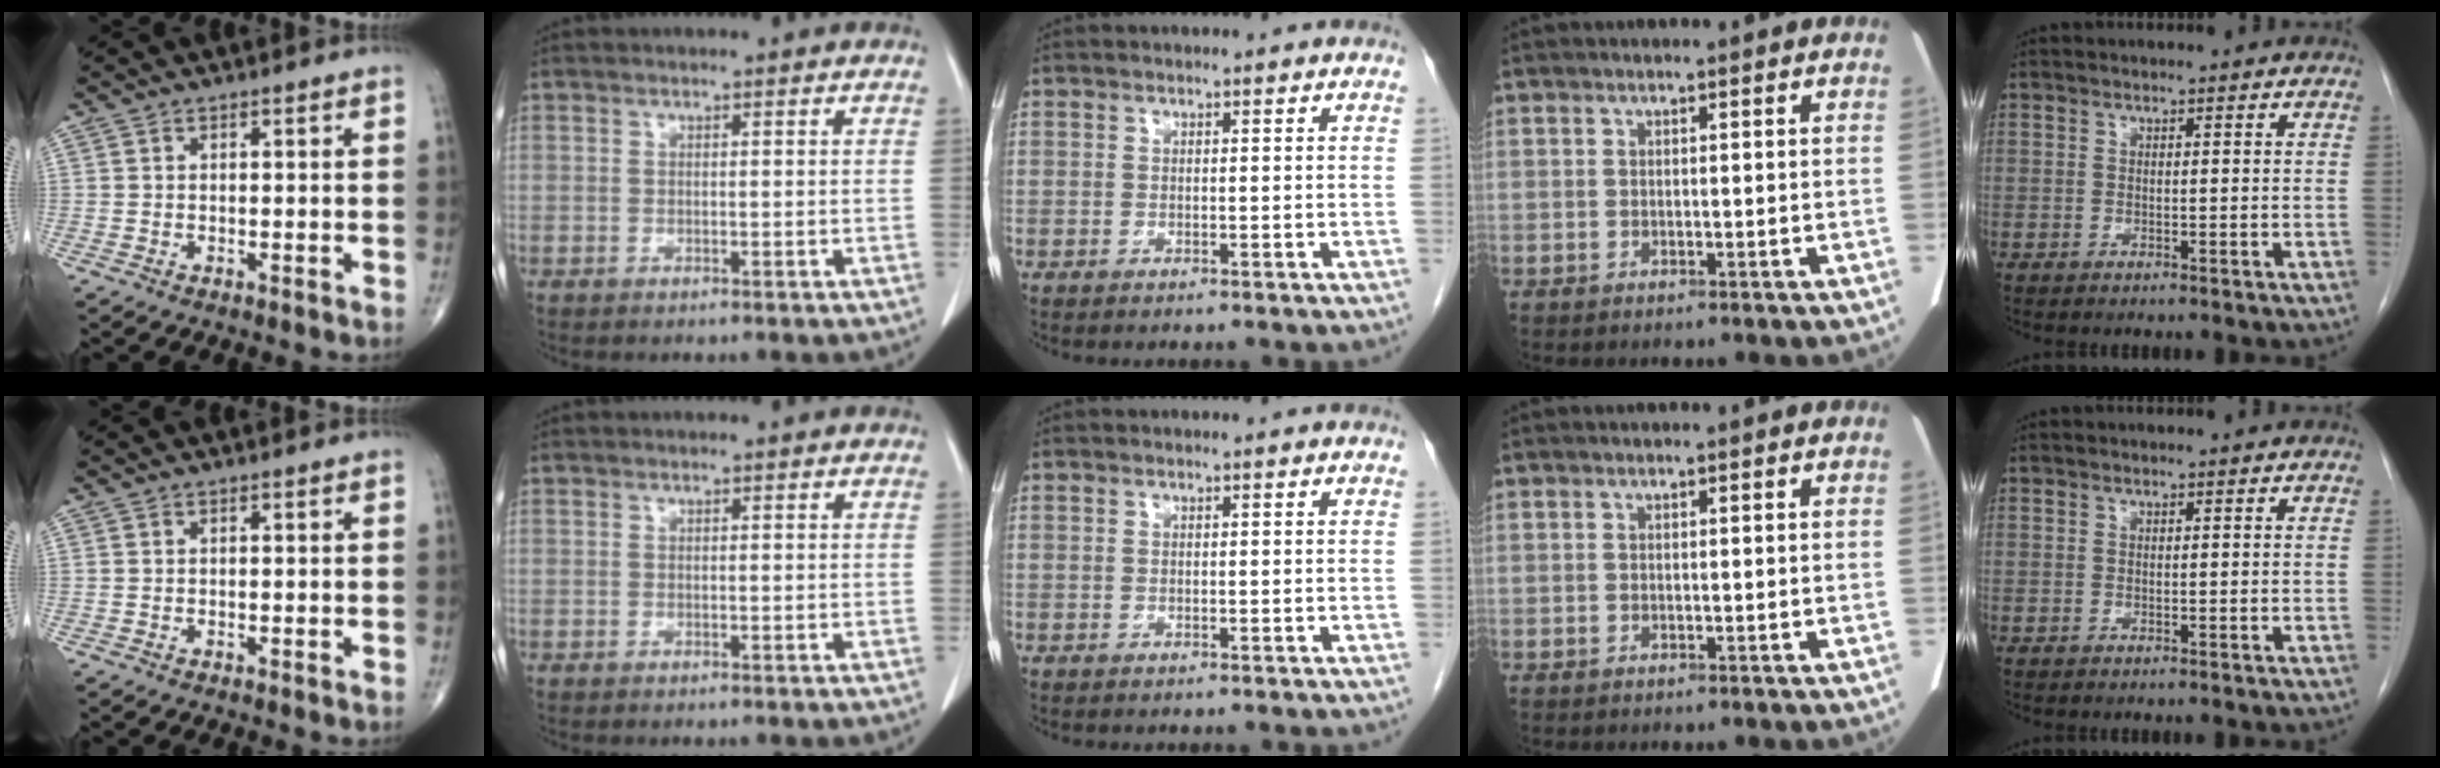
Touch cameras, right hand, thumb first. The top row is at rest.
{}